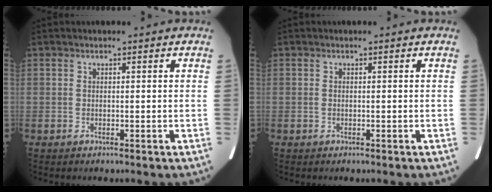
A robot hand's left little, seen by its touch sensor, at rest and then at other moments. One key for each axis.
{"total": 0.0}